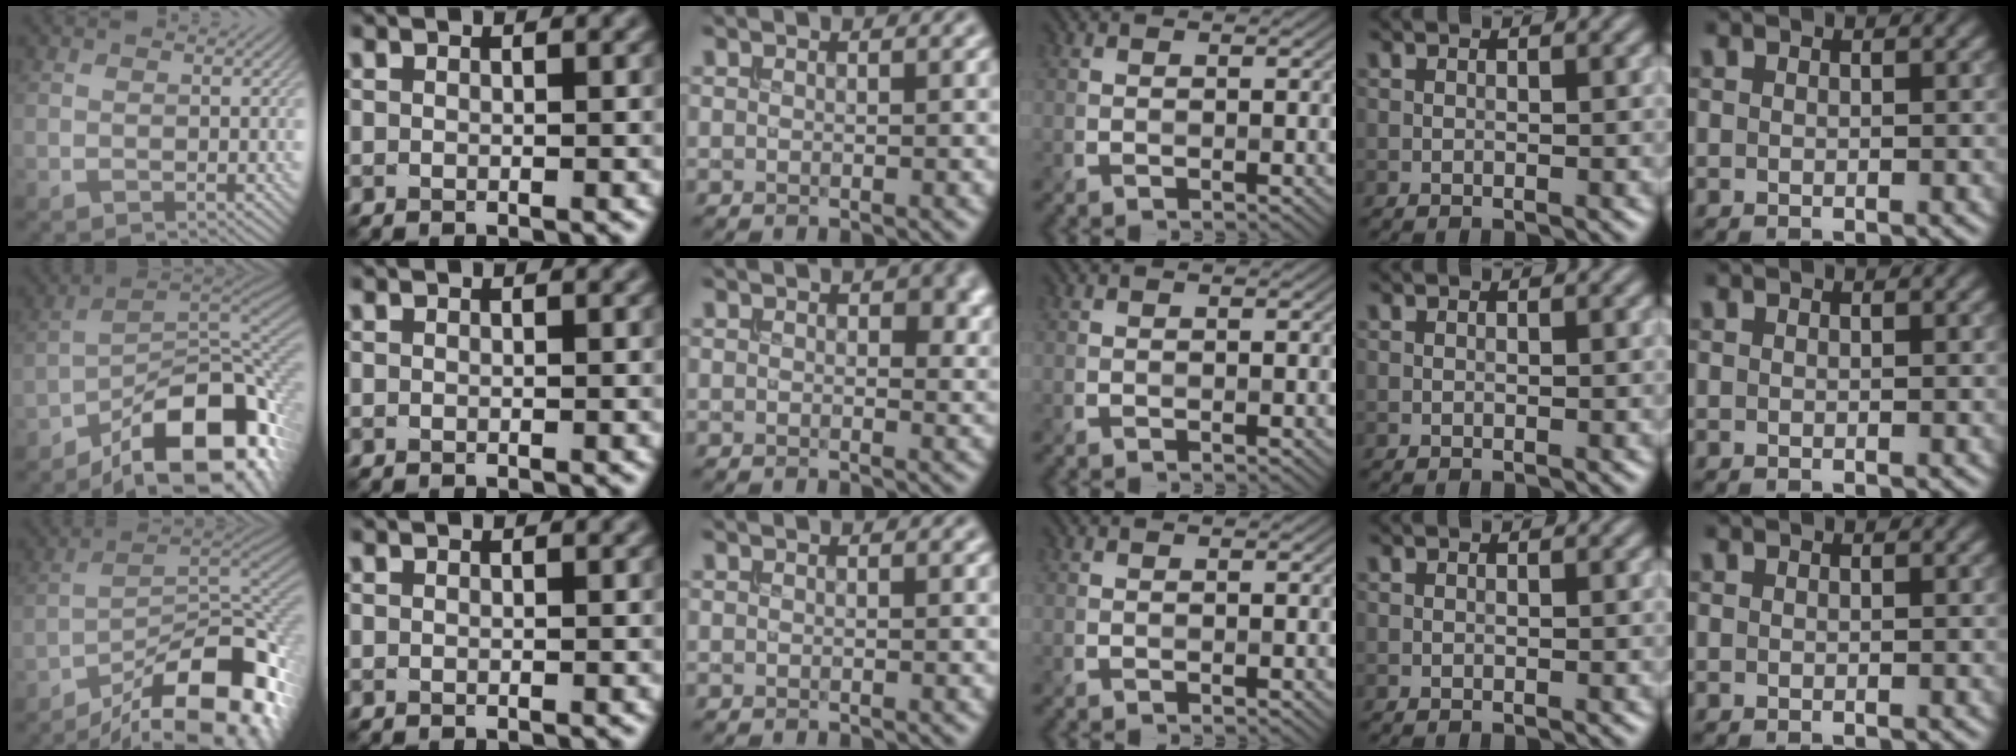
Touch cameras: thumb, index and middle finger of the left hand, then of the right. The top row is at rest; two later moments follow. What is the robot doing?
{"motion": "extract", "object": "bucket"}